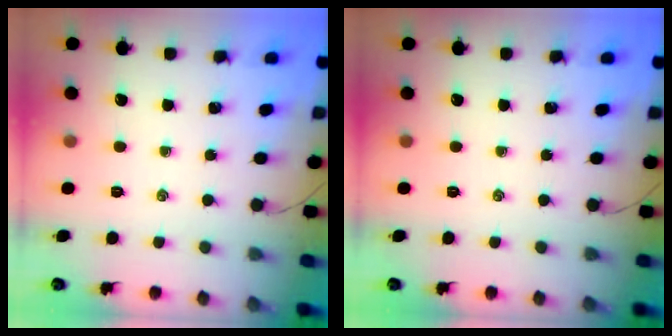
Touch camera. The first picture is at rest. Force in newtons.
{"total": 0.0}